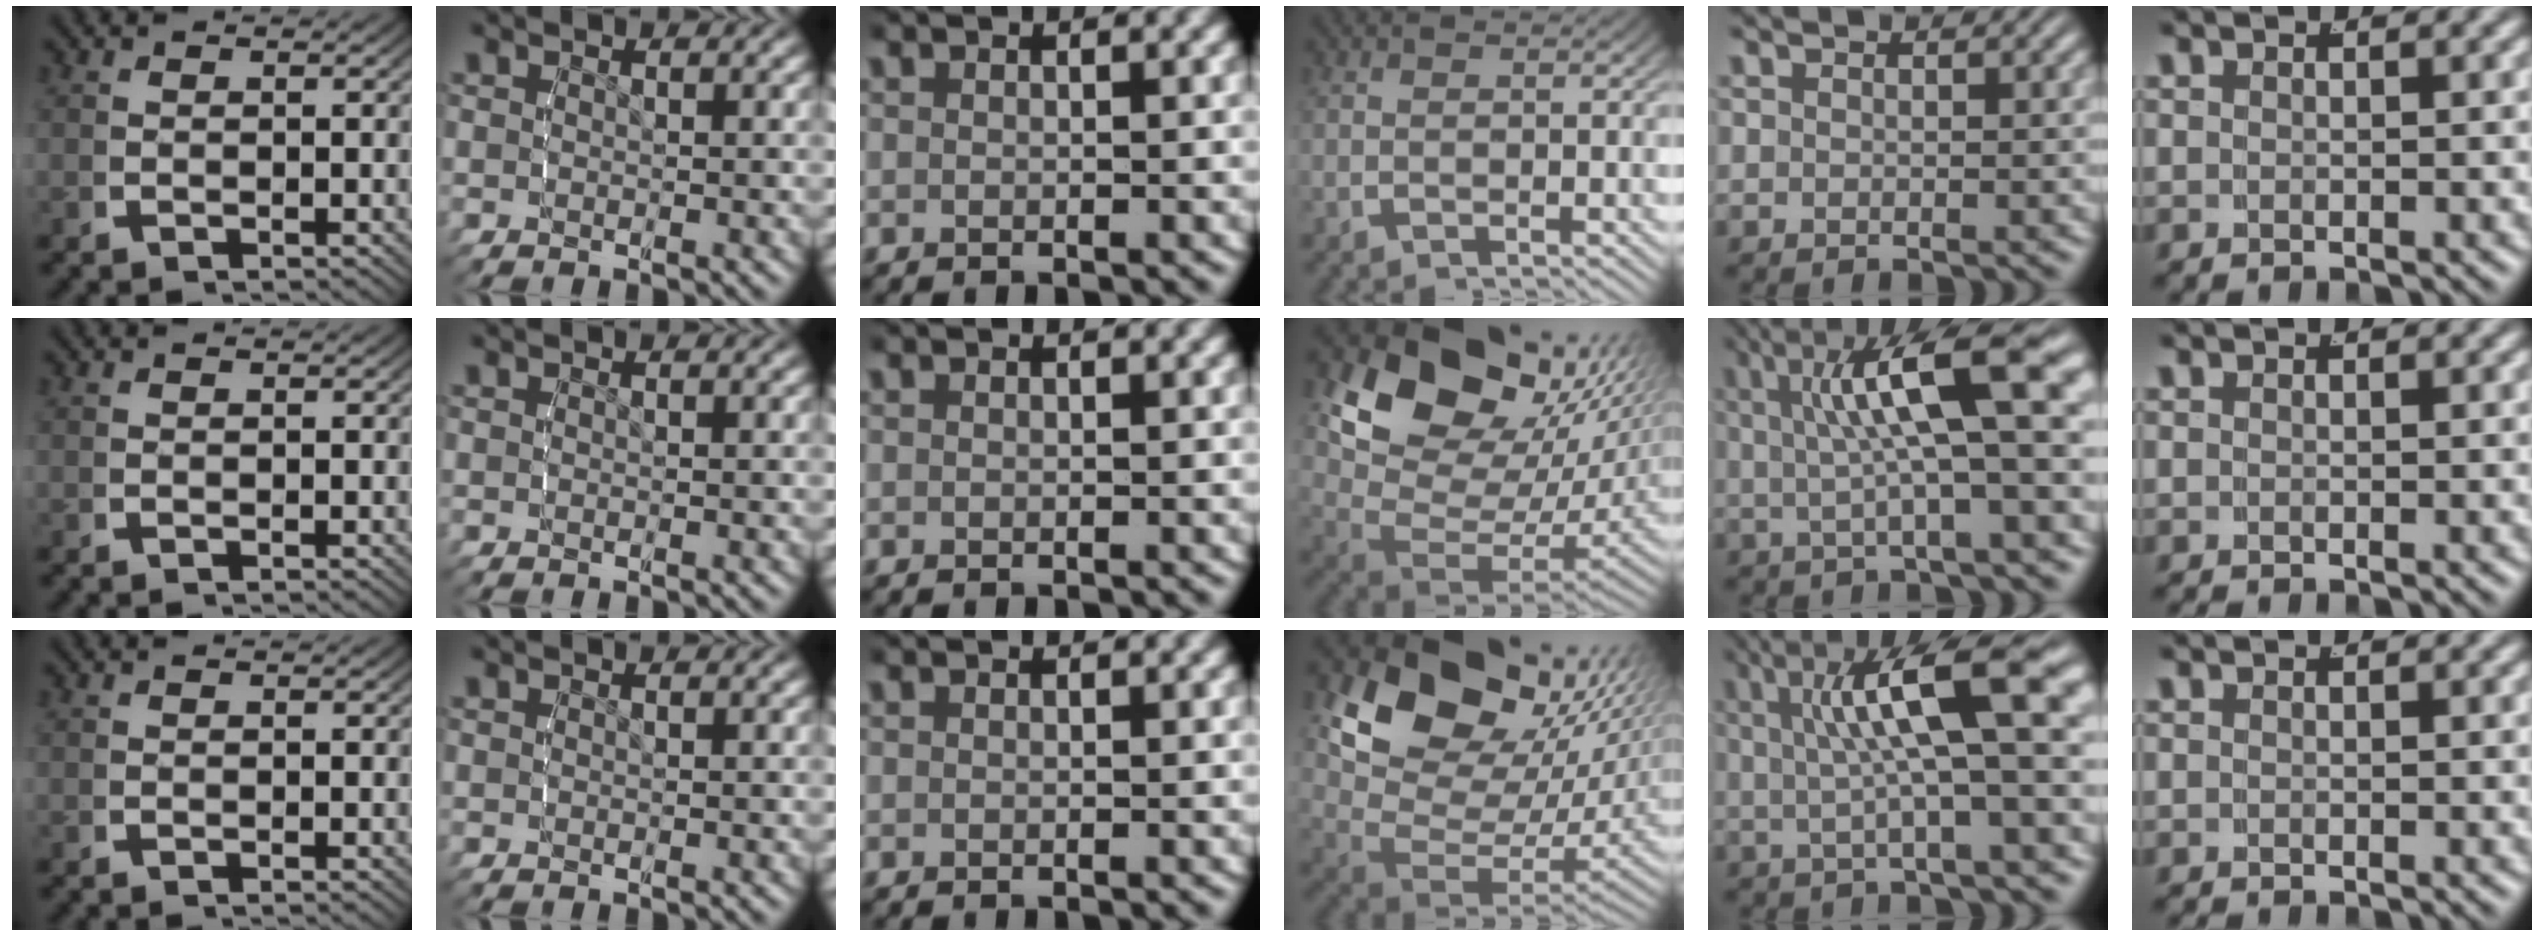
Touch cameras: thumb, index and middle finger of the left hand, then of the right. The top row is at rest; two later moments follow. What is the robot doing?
{"motion": "lift_and_place", "object": "lipstick"}